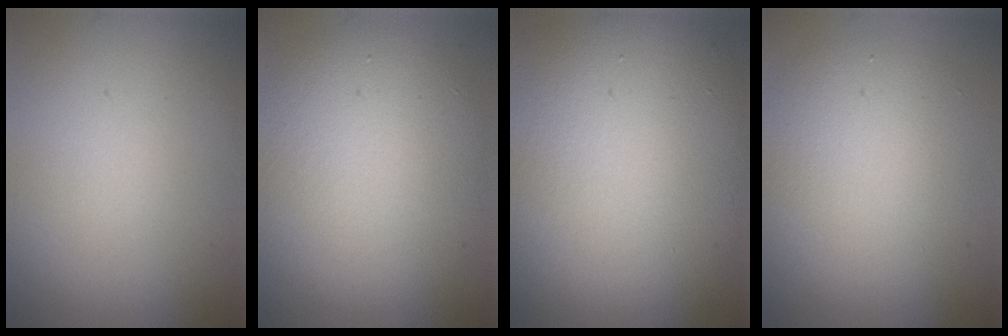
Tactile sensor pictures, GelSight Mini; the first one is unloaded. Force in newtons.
{"total": 8.5, "press": 8.4, "slide": 0.9}
{"total": 14.2, "press": 14.1, "slide": 1.2}
{"total": 5.6, "press": 5.6, "slide": 0.2}